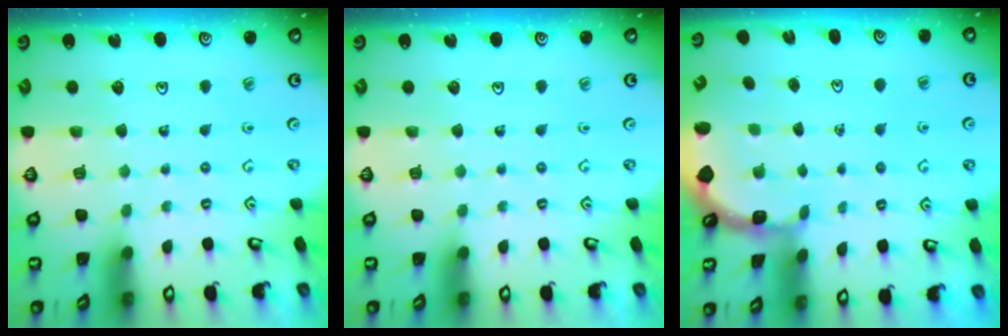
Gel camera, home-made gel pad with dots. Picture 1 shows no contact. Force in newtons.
{"total": 0.0}
{"total": 1.2, "press": 1.1, "slide": 0.5}